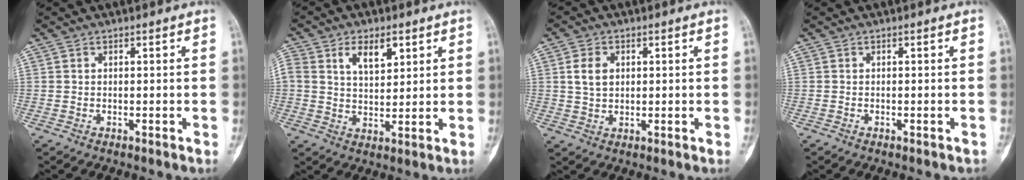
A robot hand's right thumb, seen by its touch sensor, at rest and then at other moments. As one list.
[{"total": 7.9, "force": [3.4, 4.7, 5.4], "torque": [-0.080, -0.008, 0.063]}, {"total": 4.6, "force": [1.0, 3.3, 3.0], "torque": [-0.043, -0.002, 0.018]}, {"total": 1.0, "force": [-0.9, 0.4, 0.5], "torque": [-0.014, 0.005, -0.008]}]